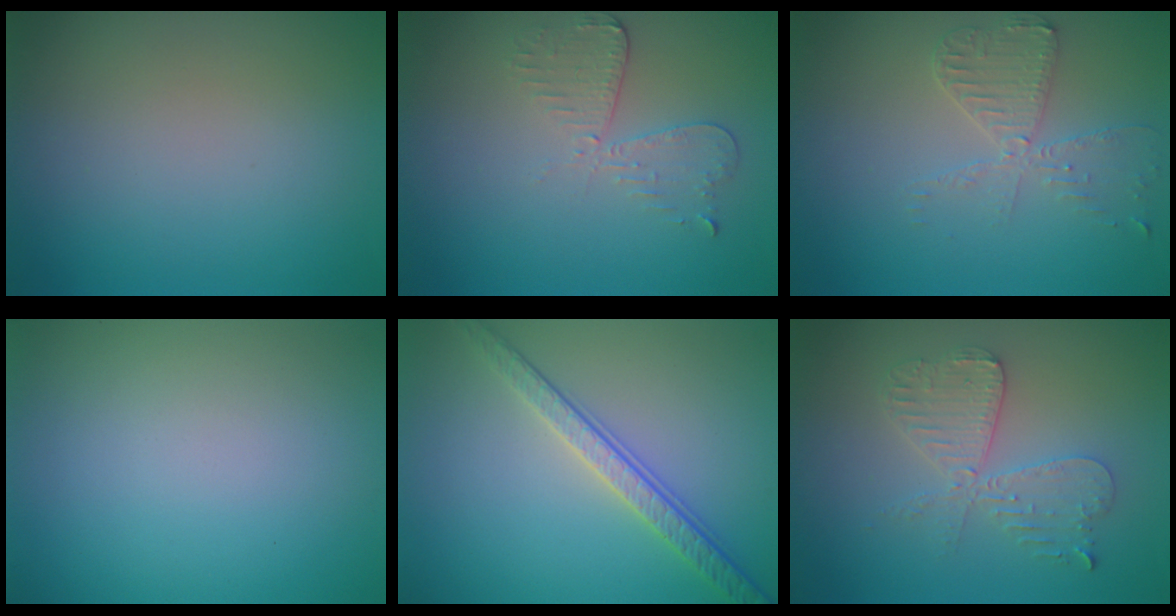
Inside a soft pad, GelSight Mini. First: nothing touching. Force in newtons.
{"total": 3.0, "press": 2.6, "slide": 1.5}
{"total": 3.5, "press": 3.0, "slide": 1.8}
{"total": 0.0}
{"total": 3.6, "press": 3.2, "slide": 1.7}
{"total": 4.1, "press": 3.6, "slide": 2.0}